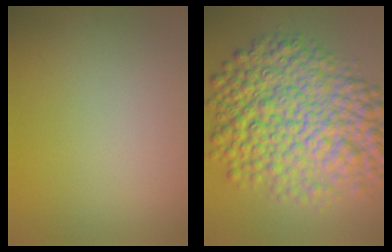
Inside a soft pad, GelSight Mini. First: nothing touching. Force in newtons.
{"total": 12.1, "press": 12.1, "slide": 0.1}